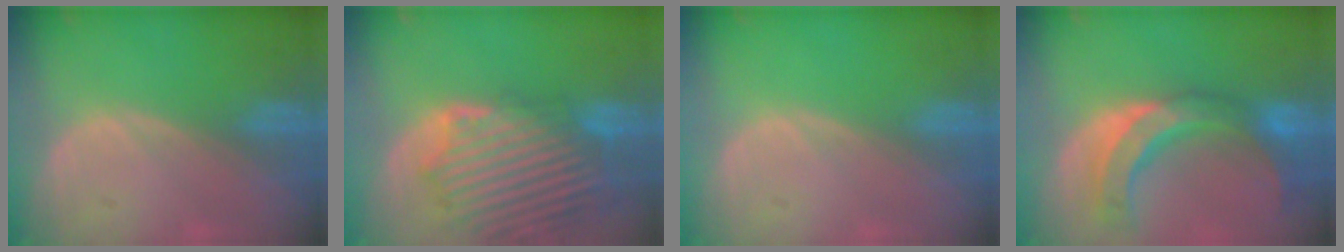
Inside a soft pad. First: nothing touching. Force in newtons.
{"total": 13.5, "press": 11.7, "slide": 6.8}
{"total": 0.0}
{"total": 10.6, "press": 9.3, "slide": 4.9}